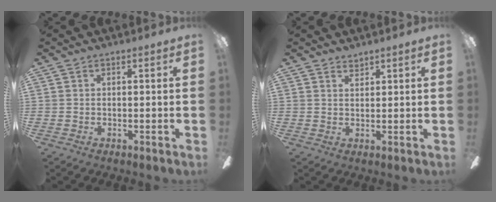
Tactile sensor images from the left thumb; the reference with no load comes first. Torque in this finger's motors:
{"motor_torque": [-0.06, -0.38, -0.52, 0.14, -0.02]}